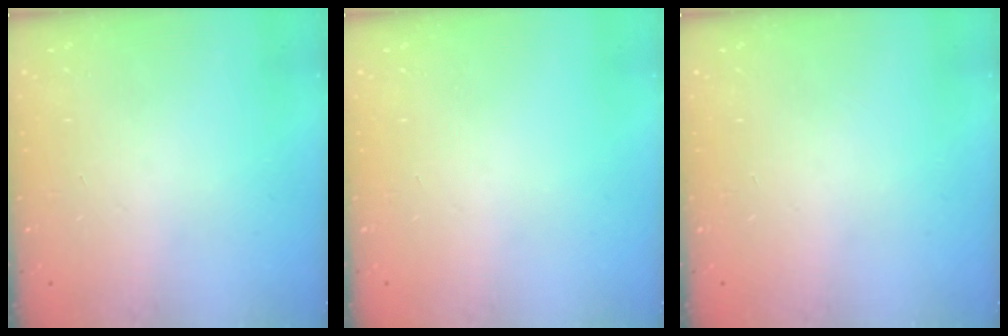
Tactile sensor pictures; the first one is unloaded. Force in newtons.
{"total": 0.0}
{"total": 0.0}